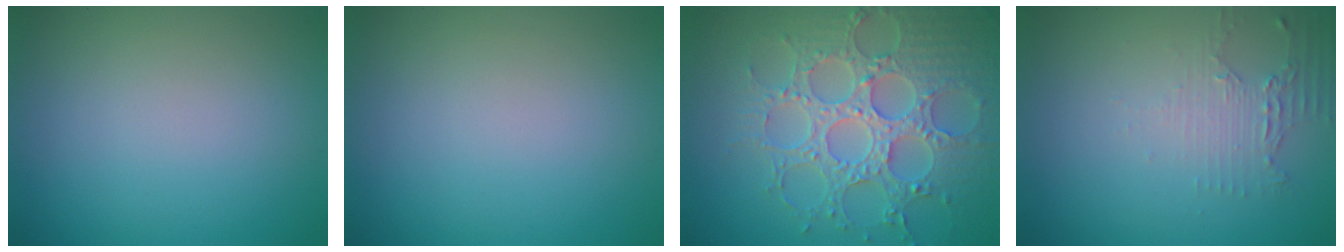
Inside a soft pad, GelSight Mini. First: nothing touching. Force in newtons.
{"total": 0.0}
{"total": 7.3, "press": 6.0, "slide": 4.1}
{"total": 2.3, "press": 1.6, "slide": 1.6}